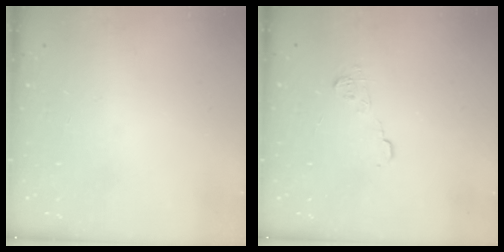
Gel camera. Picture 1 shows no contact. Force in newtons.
{"total": 7.3, "press": 7.3, "slide": 0.5}